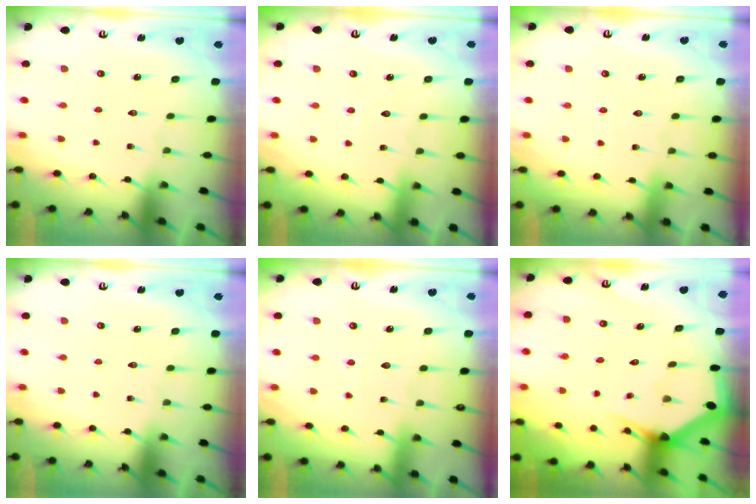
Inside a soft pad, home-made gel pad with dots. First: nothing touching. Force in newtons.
{"total": 3.5, "press": 3.5, "slide": 0.3}
{"total": 1.8, "press": 1.7, "slide": 0.2}
{"total": 0.0}
{"total": 3.2, "press": 3.2, "slide": 0.3}
{"total": 2.9, "press": 2.9, "slide": 0.0}